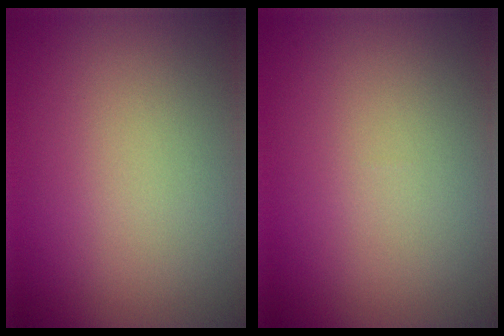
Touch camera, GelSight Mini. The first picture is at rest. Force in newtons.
{"total": 0.0}